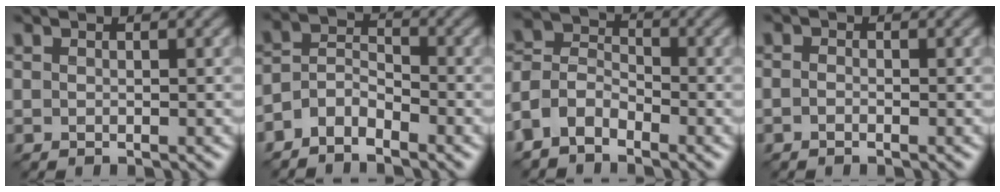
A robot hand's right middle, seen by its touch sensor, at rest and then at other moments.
{"total": 3.2, "force": [-2.6, 1.5, 1.3], "torque": [-0.024, 0.009, -0.060]}
{"total": 4.2, "force": [-2.8, 2.6, 1.7], "torque": [-0.038, 0.010, -0.070]}
{"total": 0.6, "force": [-0.3, 0.3, 0.4], "torque": [-0.006, -0.002, -0.014]}